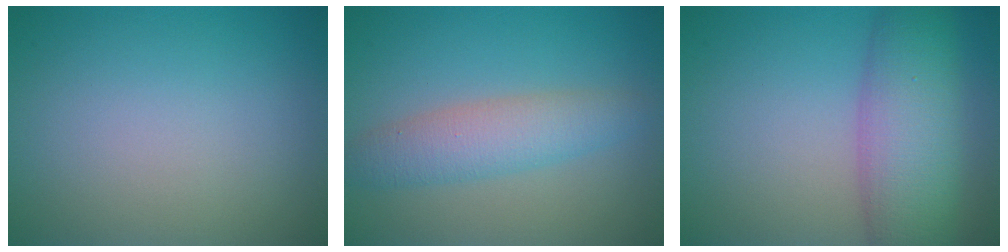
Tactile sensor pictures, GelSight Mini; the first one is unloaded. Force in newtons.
{"total": 3.8, "press": 3.8, "slide": 0.0}
{"total": 7.4, "press": 7.4, "slide": 0.2}